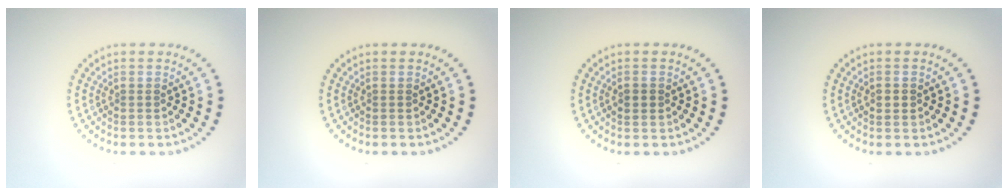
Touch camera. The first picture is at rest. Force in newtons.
{"total": 0.0}
{"total": 0.7, "press": 0.7, "slide": 0.1}
{"total": 1.2, "press": 1.2, "slide": 0.1}